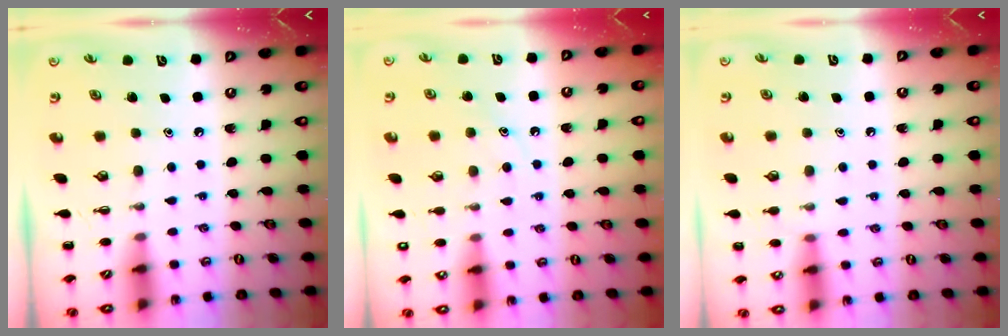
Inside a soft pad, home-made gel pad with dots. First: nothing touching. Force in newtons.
{"total": 8.9, "press": 8.8, "slide": 1.3}
{"total": 5.9, "press": 5.8, "slide": 1.2}